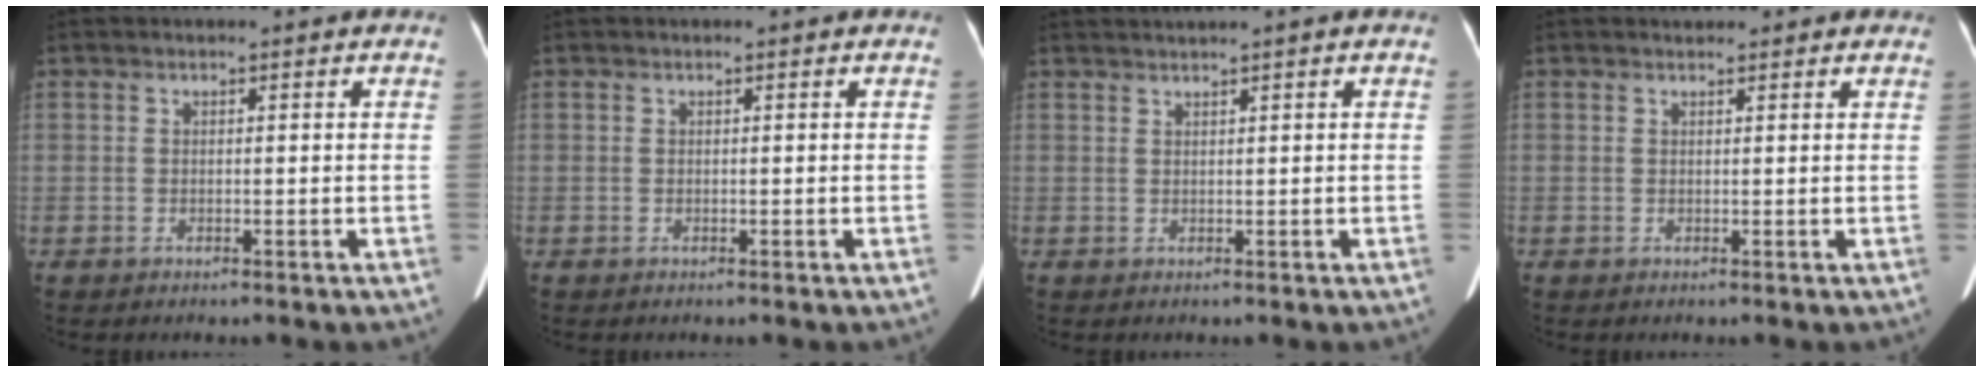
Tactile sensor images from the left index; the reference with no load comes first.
{"total": 0.0}
{"total": 2.3, "force": [1.8, -0.8, 1.1], "torque": [-0.021, 0.015, 0.041]}
{"total": 1.5, "force": [1.2, 0.9, 0.2], "torque": [0.002, 0.017, 0.015]}